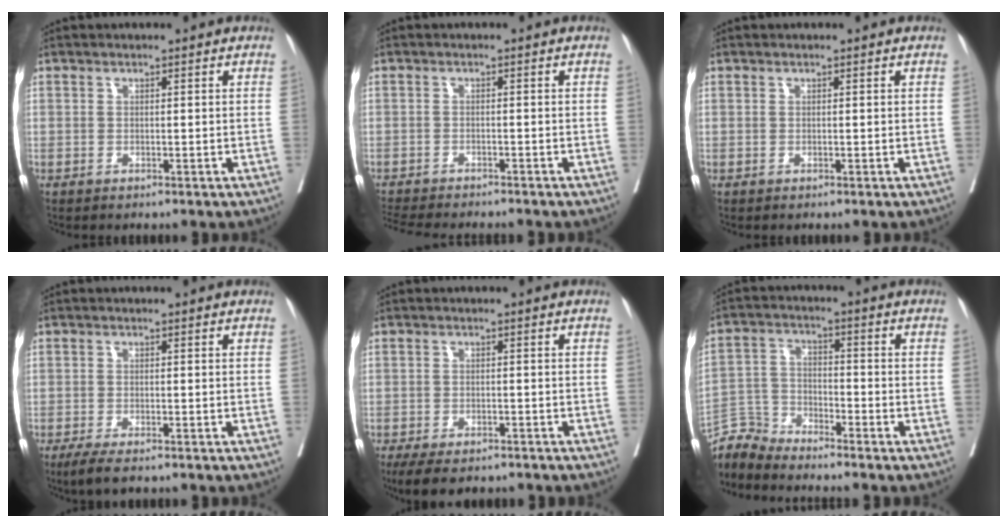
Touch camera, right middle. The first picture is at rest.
{"total": 10.9, "force": [-10.0, 1.5, 4.3], "torque": [-0.070, -0.014, -0.141]}
{"total": 0.0}
{"total": 4.2, "force": [-3.0, 0.8, 2.7], "torque": [-0.047, -0.011, -0.050]}
{"total": 8.7, "force": [-7.0, 2.9, 4.3], "torque": [-0.062, -0.007, -0.102]}
{"total": 6.0, "force": [-5.9, 0.3, -1.3], "torque": [0.021, 0.012, -0.120]}